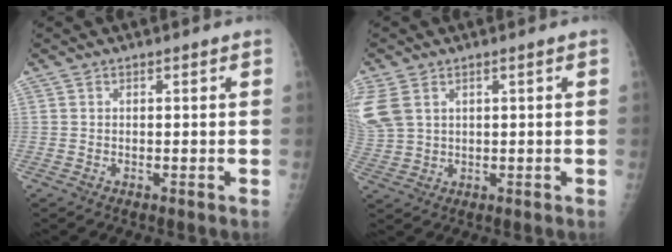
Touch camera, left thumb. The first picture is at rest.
{"total": 8.5, "force": [3.2, 5.9, 5.2], "torque": [-0.144, 0.001, 0.077]}